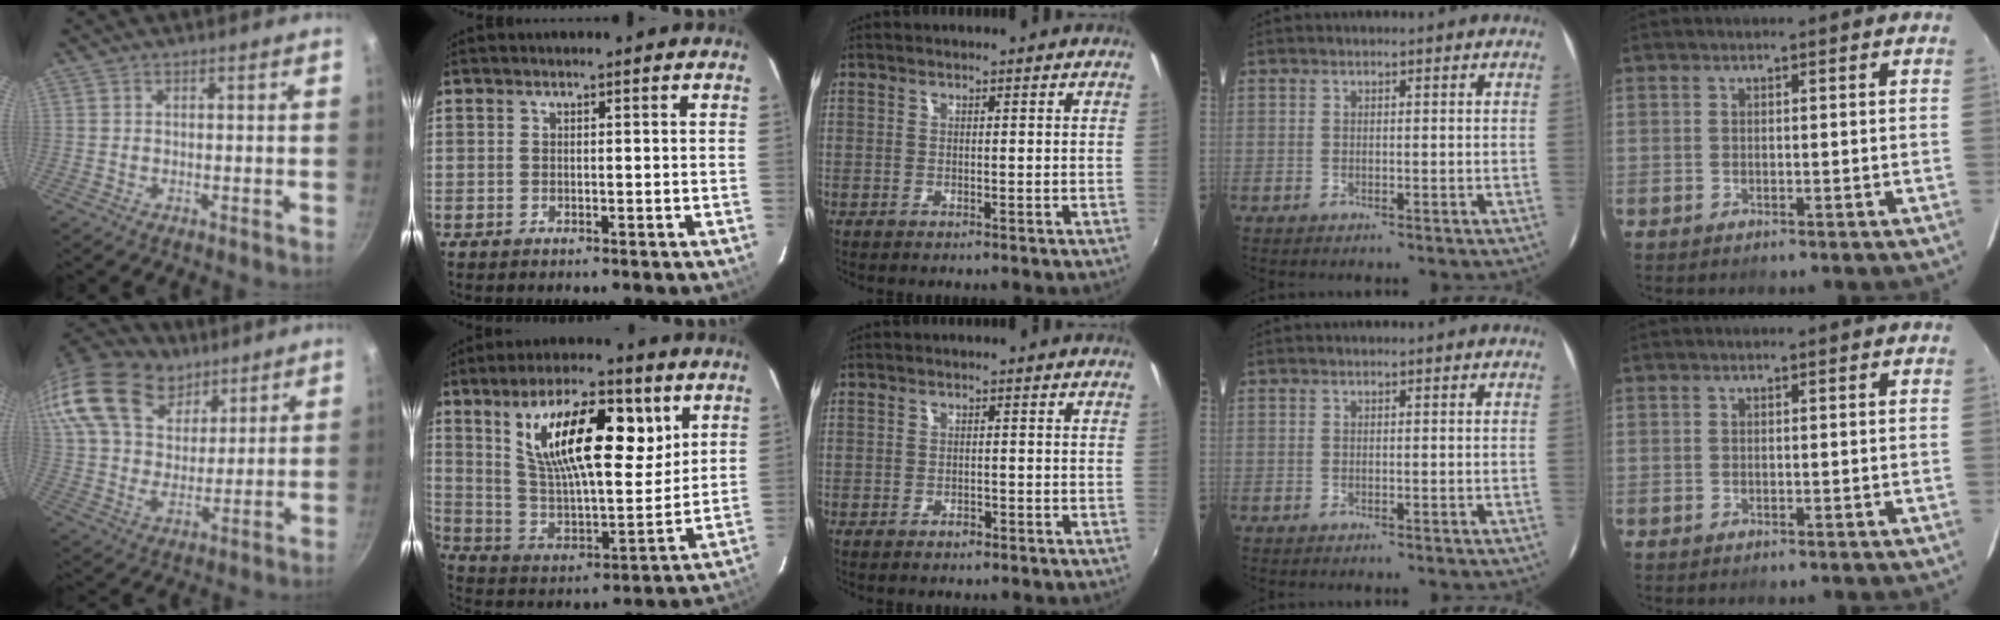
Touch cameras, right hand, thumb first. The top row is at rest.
{"thumb": {"total": 26.0, "force": [15.9, 16.2, 12.7], "torque": [-0.264, -0.007, 0.292]}, "index": {"total": 20.2, "force": [8.8, 7.6, 16.5], "torque": [-0.285, 0.011, 0.159]}, "middle": {"total": 1.5, "force": [-1.1, 0.7, 0.8], "torque": [-0.014, -0.001, -0.017]}}